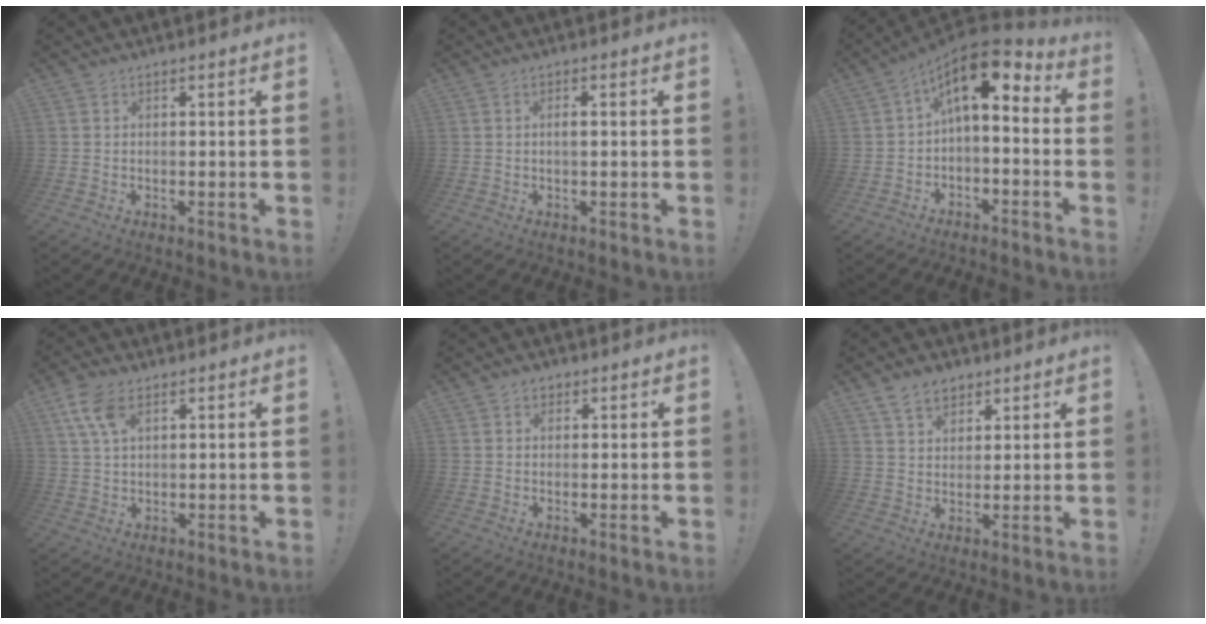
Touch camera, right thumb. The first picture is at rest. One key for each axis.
{"total": 1.5, "fx": -0.2, "fy": 0.3, "fz": 1.5, "tx": -0.024, "ty": 0.001, "tz": -0.005}
{"total": 9.8, "fx": 3.6, "fy": 3.9, "fz": 8.2, "tx": -0.135, "ty": -0.028, "tz": 0.062}
{"total": 8.5, "fx": 4.1, "fy": 4.6, "fz": 5.8, "tx": -0.105, "ty": -0.004, "tz": 0.082}
{"total": 2.1, "fx": 0.9, "fy": 1.7, "fz": 0.8, "tx": -0.007, "ty": -0.001, "tz": 0.016}
{"total": 7.6, "fx": 4.9, "fy": 4.9, "fz": 3.0, "tx": -0.052, "ty": -0.018, "tz": 0.095}